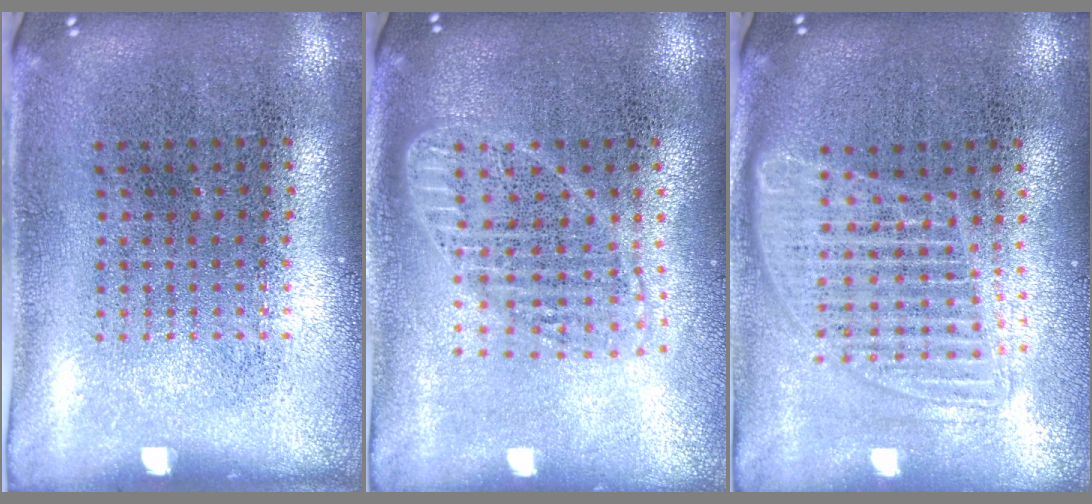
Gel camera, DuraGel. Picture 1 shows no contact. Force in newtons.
{"total": 1.8, "press": 1.6, "slide": 0.9}
{"total": 1.7, "press": 1.5, "slide": 0.8}